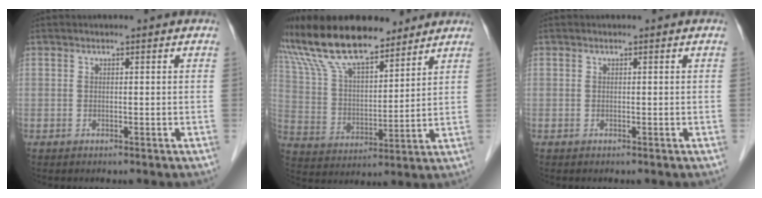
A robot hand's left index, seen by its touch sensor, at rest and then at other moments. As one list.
[{"total": 16.4, "force": [13.7, 4.5, 7.9], "torque": [-0.160, 0.025, 0.258]}, {"total": 0.0}]